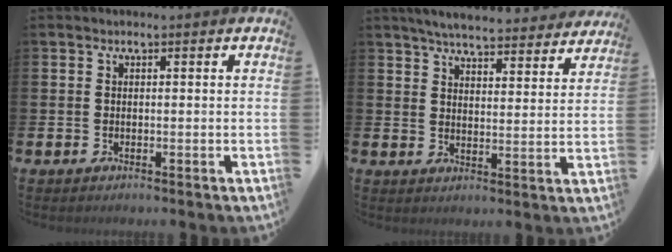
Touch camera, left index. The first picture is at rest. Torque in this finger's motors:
{"motor_torque": [0.05, -0.90, 0.93, 0.21]}